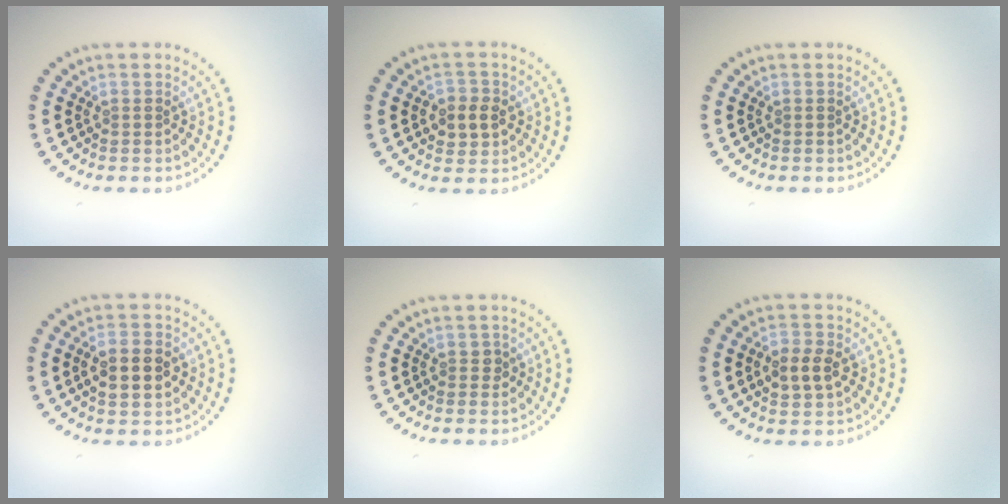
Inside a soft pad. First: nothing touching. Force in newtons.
{"total": 2.6, "press": 2.6, "slide": 0.3}
{"total": 0.0}
{"total": 3.6, "press": 3.6, "slide": 0.1}
{"total": 0.8, "press": 0.8, "slide": 0.2}
{"total": 2.8, "press": 2.8, "slide": 0.1}